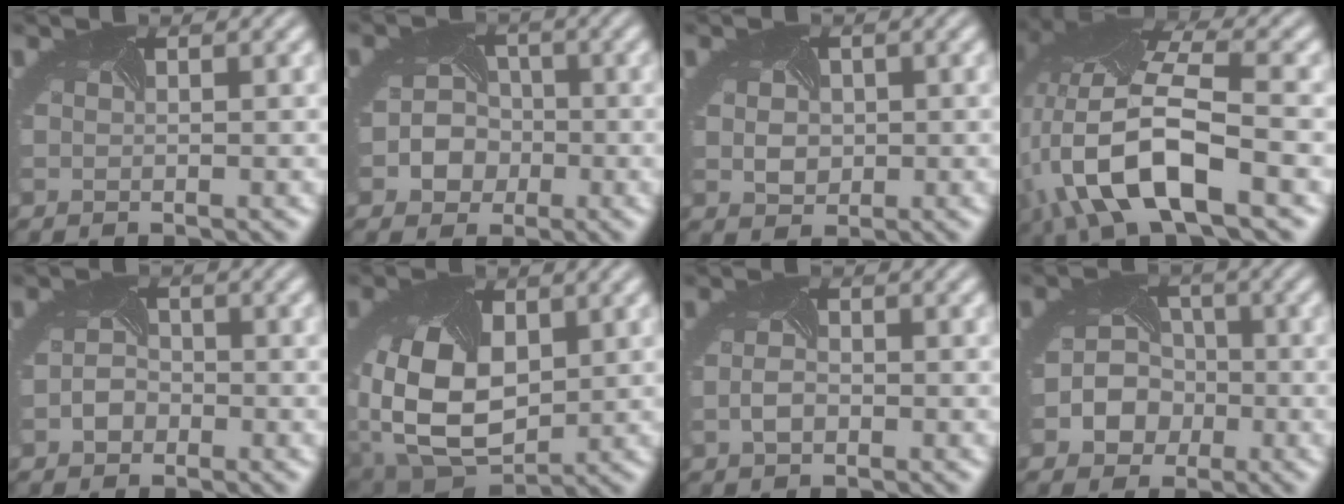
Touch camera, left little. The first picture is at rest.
{"total": 3.9, "force": [-1.1, 3.4, 1.5], "torque": [-0.005, 0.000, -0.021]}
{"total": 3.1, "force": [0.4, 2.6, 1.6], "torque": [-0.030, 0.006, 0.005]}
{"total": 12.1, "force": [-4.5, 5.0, 10.1], "torque": [-0.213, -0.003, -0.085]}
{"total": 2.0, "force": [-1.1, 1.5, 0.7], "torque": [-0.016, -0.004, -0.023]}
{"total": 11.5, "force": [0.1, 7.8, 8.4], "torque": [-0.191, -0.027, 0.015]}
{"total": 1.4, "force": [-0.7, 0.8, 0.9], "torque": [-0.026, -0.004, -0.014]}
{"total": 5.2, "force": [-1.5, 4.5, 2.0], "torque": [-0.018, -0.002, -0.034]}